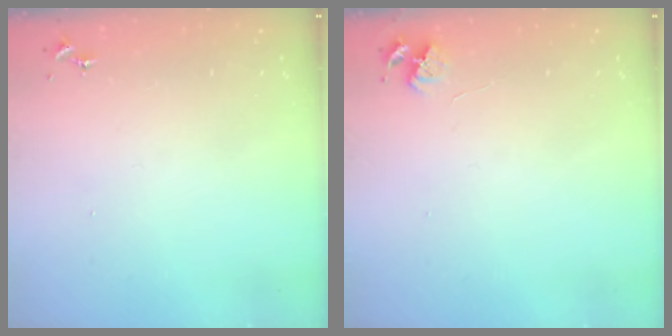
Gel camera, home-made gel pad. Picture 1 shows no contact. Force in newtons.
{"total": 4.5, "press": 4.4, "slide": 0.6}